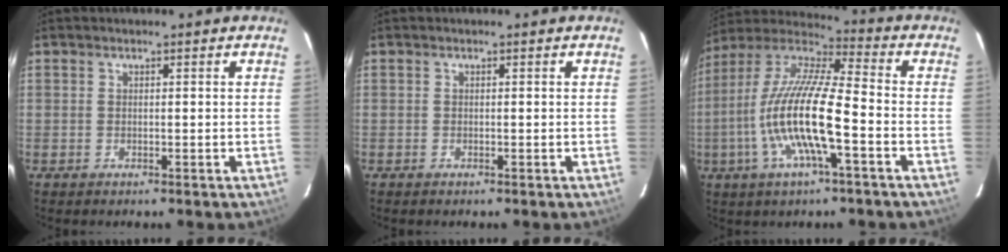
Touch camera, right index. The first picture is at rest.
{"total": 0.0}
{"total": 17.0, "force": [-4.6, 3.0, 16.0], "torque": [-0.313, -0.007, -0.095]}